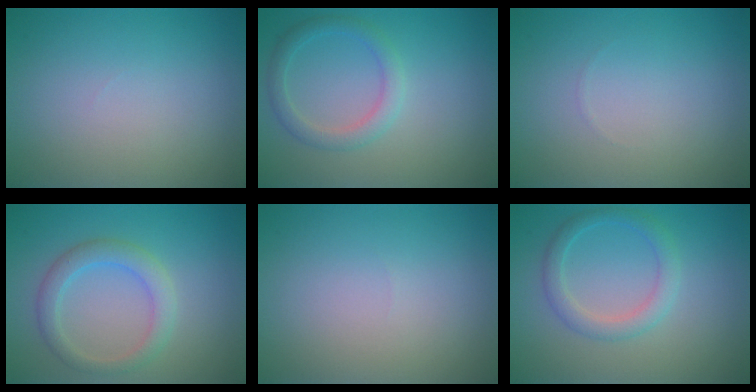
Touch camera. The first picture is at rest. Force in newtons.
{"total": 2.3, "press": 2.3, "slide": 0.1}
{"total": 0.0}
{"total": 2.9, "press": 2.9, "slide": 0.2}
{"total": 0.0}
{"total": 2.5, "press": 2.5, "slide": 0.1}